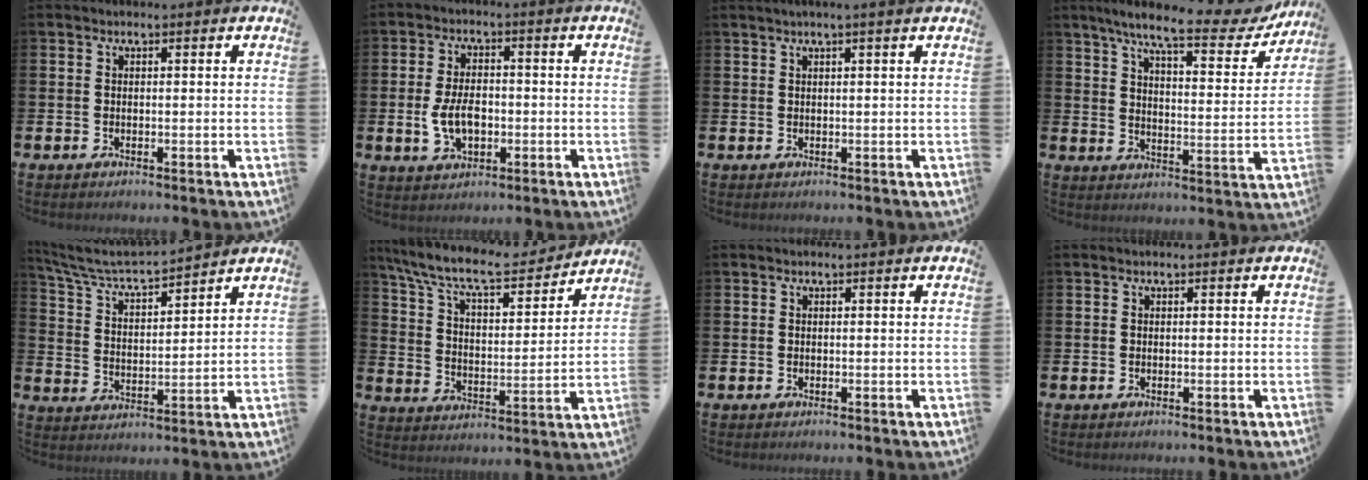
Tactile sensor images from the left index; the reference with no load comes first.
{"total": 5.3, "force": [-0.9, 3.2, 4.1], "torque": [-0.069, 0.001, -0.020]}
{"total": 1.3, "force": [0.9, -0.4, 0.8], "torque": [-0.018, 0.000, 0.016]}
{"total": 8.6, "force": [7.1, 1.6, 4.7], "torque": [-0.096, -0.045, 0.112]}
{"total": 6.2, "force": [5.8, 0.9, 2.1], "torque": [-0.068, -0.042, 0.097]}
{"total": 10.1, "force": [9.0, 2.3, 4.0], "torque": [-0.112, -0.058, 0.153]}
{"total": 0.0}
{"total": 0.0}